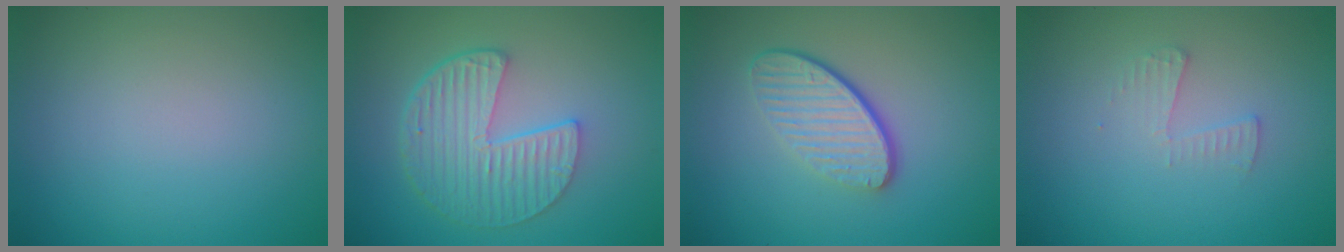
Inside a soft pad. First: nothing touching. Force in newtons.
{"total": 5.8, "press": 4.2, "slide": 3.9}
{"total": 4.6, "press": 3.2, "slide": 3.3}
{"total": 1.4, "press": 1.4, "slide": 0.1}